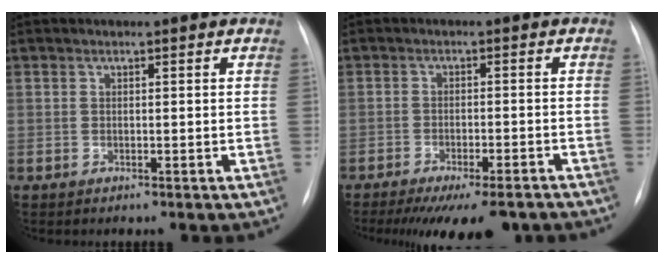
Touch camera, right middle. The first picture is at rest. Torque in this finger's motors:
{"motor_torque": [1.08, -1.06, 0.21, 0.06]}